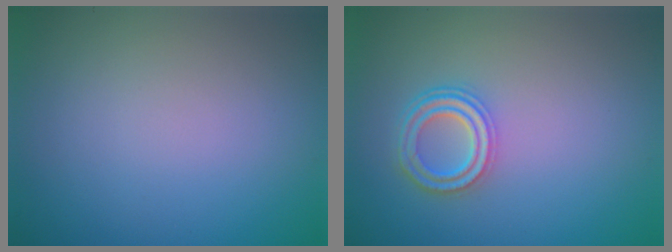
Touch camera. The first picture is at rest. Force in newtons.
{"total": 3.6, "press": 2.9, "slide": 2.2}